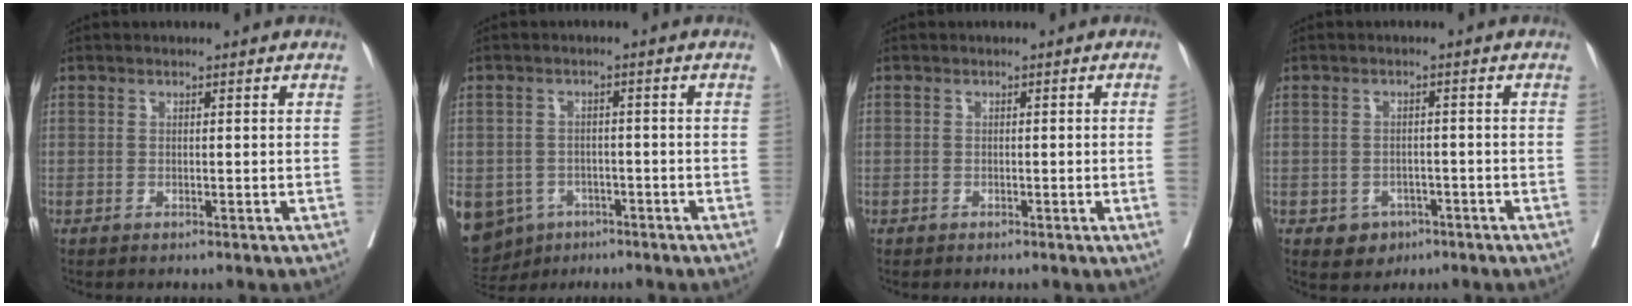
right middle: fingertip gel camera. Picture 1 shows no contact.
{"total": 13.3, "force": [-6.8, 10.5, 4.4], "torque": [-0.137, -0.004, -0.089]}
{"total": 1.1, "force": [-0.1, -0.4, 1.1], "torque": [-0.019, 0.000, -0.002]}
{"total": 3.4, "force": [-1.7, 2.7, 1.0], "torque": [-0.013, 0.006, -0.017]}